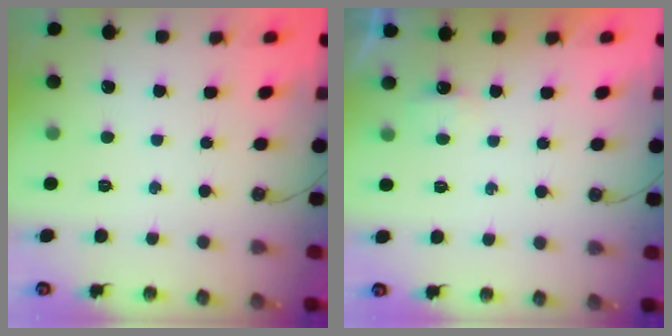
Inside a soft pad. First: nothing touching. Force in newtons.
{"total": 2.5, "press": 2.4, "slide": 0.5}